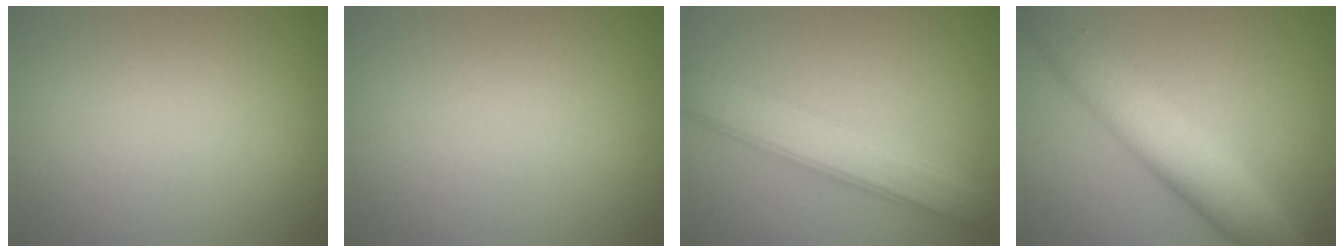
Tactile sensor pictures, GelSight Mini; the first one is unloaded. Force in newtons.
{"total": 0.0}
{"total": 4.9, "press": 4.9, "slide": 0.1}
{"total": 8.0, "press": 8.0, "slide": 0.0}